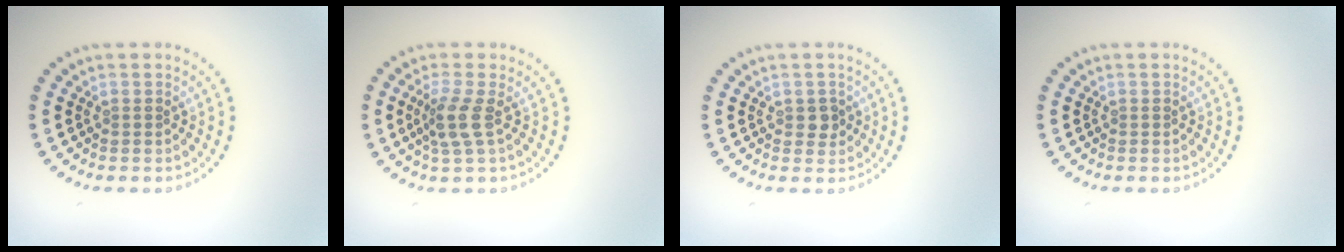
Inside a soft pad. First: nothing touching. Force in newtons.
{"total": 2.6, "press": 2.1, "slide": 1.6}
{"total": 1.2, "press": 1.2, "slide": 0.3}
{"total": 0.0}